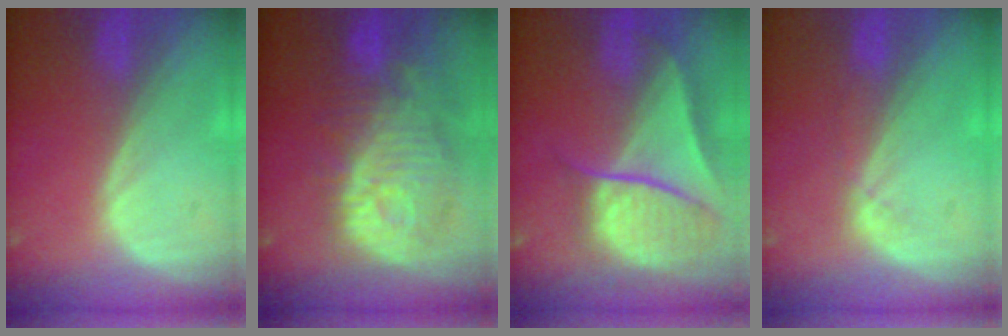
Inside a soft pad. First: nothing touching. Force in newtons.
{"total": 12.3, "press": 11.0, "slide": 5.4}
{"total": 9.4, "press": 8.0, "slide": 4.8}
{"total": 1.7, "press": 1.5, "slide": 0.8}